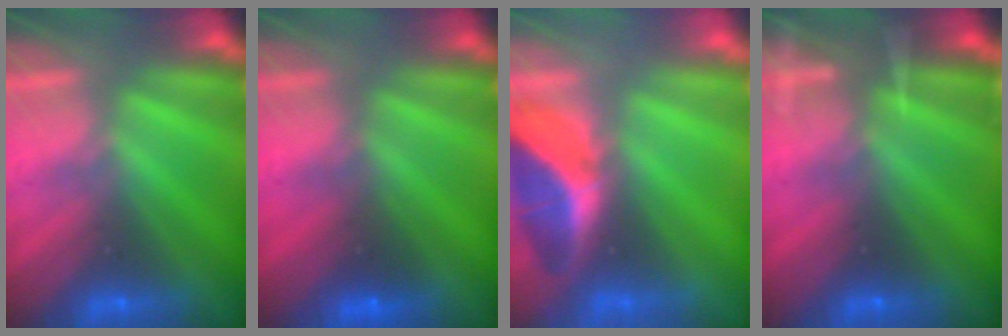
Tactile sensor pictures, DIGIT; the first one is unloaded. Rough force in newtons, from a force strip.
{"total": 2.4}
{"total": 2.1}
{"total": 8.0}